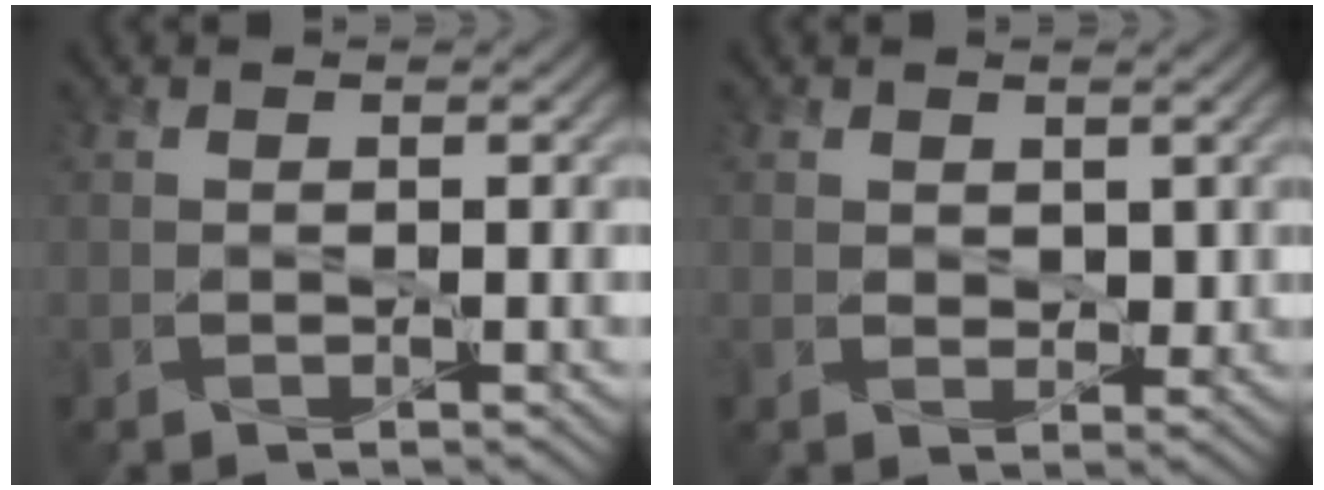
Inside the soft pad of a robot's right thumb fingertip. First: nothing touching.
{"total": 1.5, "force": [0.9, 1.0, 0.6], "torque": [-0.013, -0.006, 0.018]}